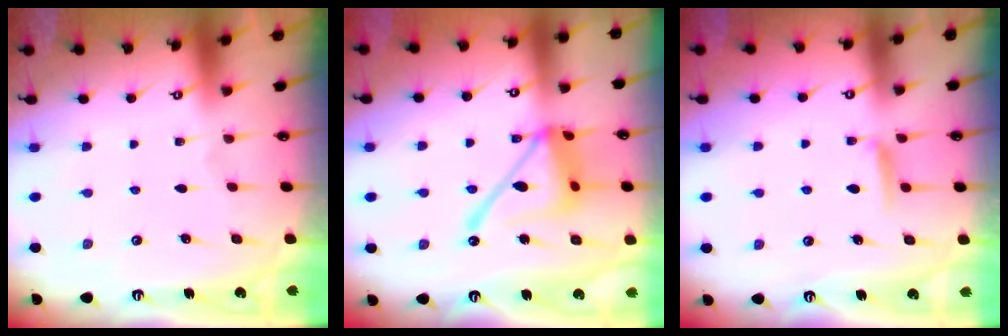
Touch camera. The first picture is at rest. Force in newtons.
{"total": 17.0, "press": 17.0, "slide": 1.5}
{"total": 5.4, "press": 5.3, "slide": 0.6}